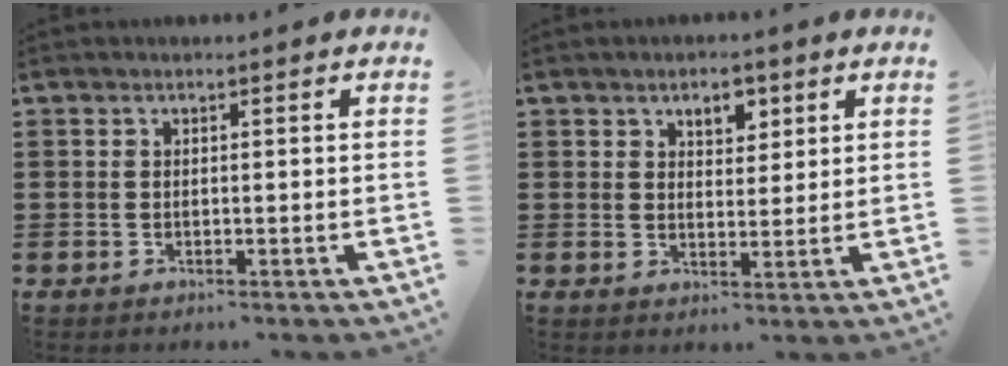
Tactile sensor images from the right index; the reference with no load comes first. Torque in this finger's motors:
{"motor_torque": [0.04, -0.01, 0.09, 0.03]}